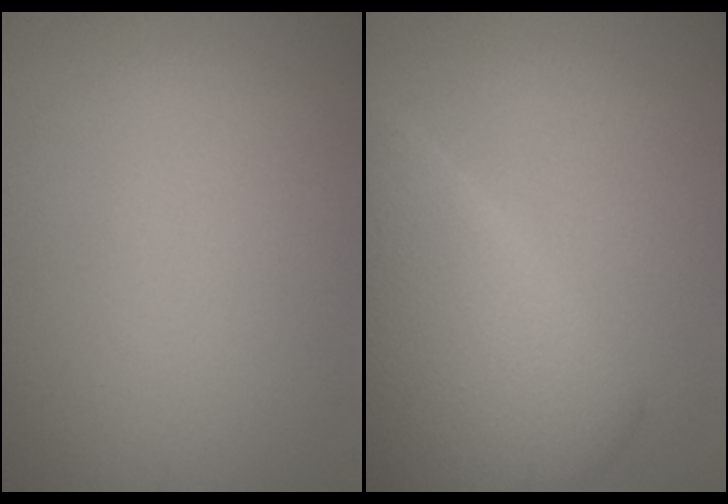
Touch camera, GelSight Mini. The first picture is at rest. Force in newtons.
{"total": 8.3, "press": 8.3, "slide": 0.2}